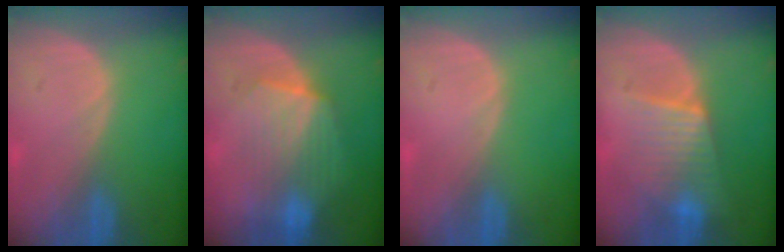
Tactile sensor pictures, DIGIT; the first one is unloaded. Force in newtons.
{"total": 7.3, "press": 7.2, "slide": 0.7}
{"total": 0.0}
{"total": 6.4, "press": 6.3, "slide": 1.0}